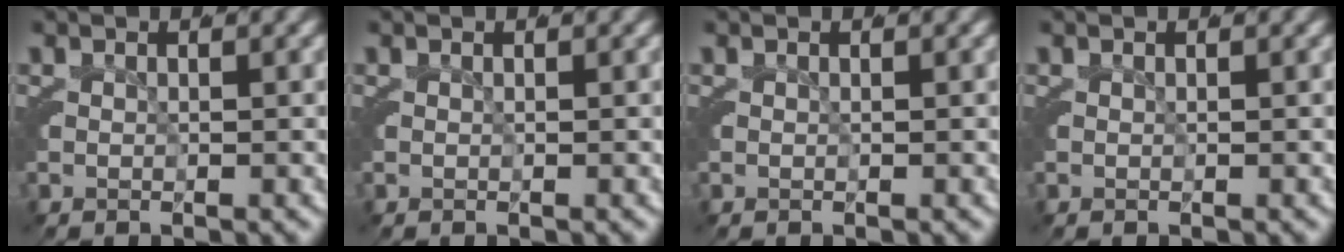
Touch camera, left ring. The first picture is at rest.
{"total": 0.0}
{"total": 0.0}
{"total": 0.0}